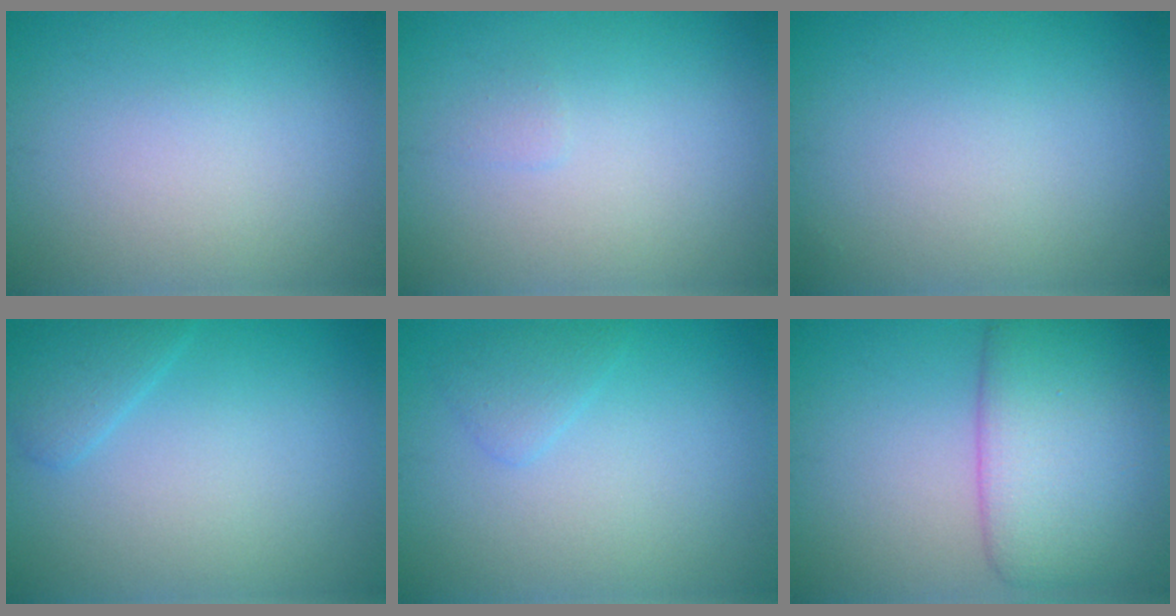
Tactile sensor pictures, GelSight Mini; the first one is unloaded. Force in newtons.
{"total": 0.5, "press": 0.5, "slide": 0.0}
{"total": 0.0}
{"total": 1.8, "press": 1.8, "slide": 0.1}
{"total": 1.4, "press": 1.4, "slide": 0.1}
{"total": 7.5, "press": 7.5, "slide": 0.7}